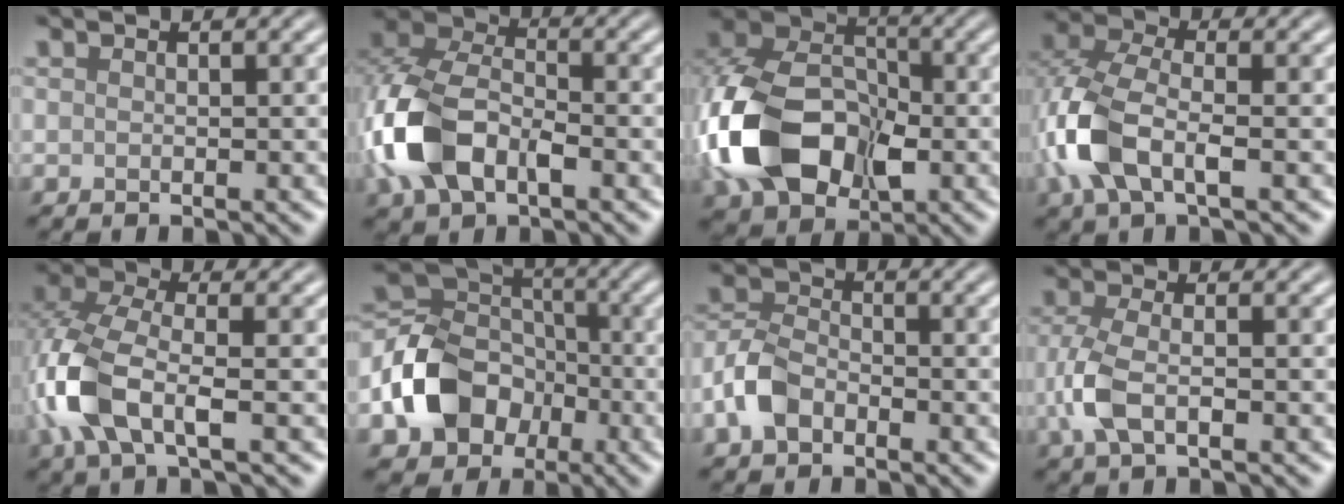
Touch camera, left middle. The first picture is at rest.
{"total": 8.9, "force": [-2.9, 5.4, 6.4], "torque": [-0.154, 0.008, -0.070]}
{"total": 12.9, "force": [-3.6, 8.8, 8.8], "torque": [-0.195, -0.010, -0.078]}
{"total": 6.5, "force": [-1.8, 3.3, 5.3], "torque": [-0.137, 0.006, -0.045]}
{"total": 7.1, "force": [-1.9, 3.4, 5.9], "torque": [-0.155, 0.006, -0.047]}
{"total": 9.2, "force": [-3.6, 7.2, 4.6], "torque": [-0.090, 0.002, -0.076]}
{"total": 4.4, "force": [-2.2, 2.9, 2.5], "torque": [-0.055, 0.009, -0.056]}
{"total": 3.8, "force": [-1.2, 1.7, 3.2], "torque": [-0.082, 0.001, -0.030]}